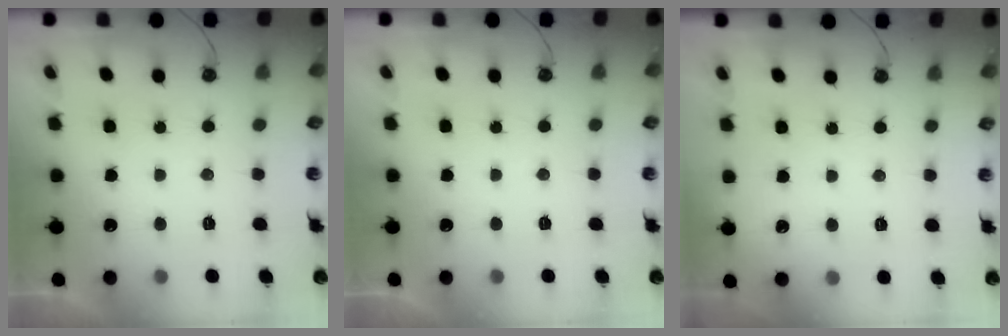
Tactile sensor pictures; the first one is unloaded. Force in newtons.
{"total": 0.0}
{"total": 2.5, "press": 2.5, "slide": 0.3}